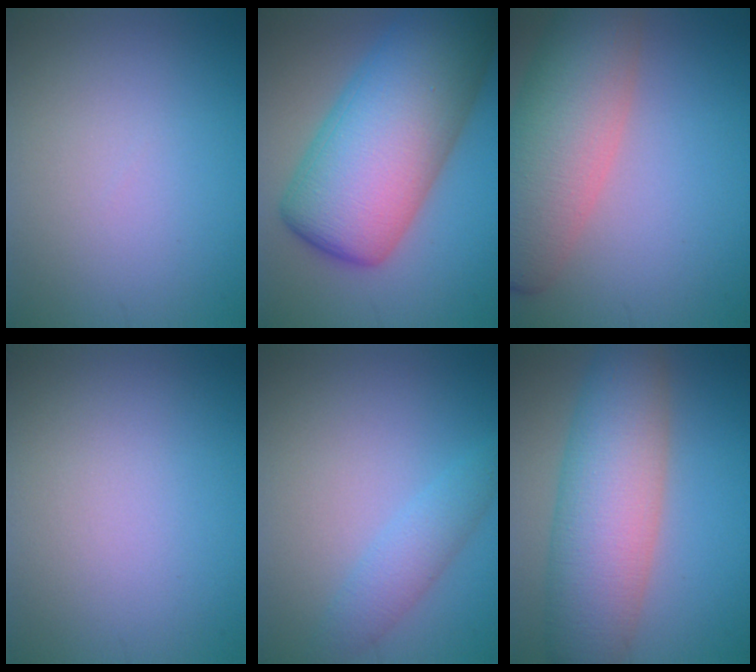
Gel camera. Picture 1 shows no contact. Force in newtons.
{"total": 14.4, "press": 14.4, "slide": 0.2}
{"total": 8.8, "press": 8.7, "slide": 0.7}
{"total": 0.0}
{"total": 2.5, "press": 2.5, "slide": 0.2}
{"total": 9.1, "press": 9.1, "slide": 0.2}